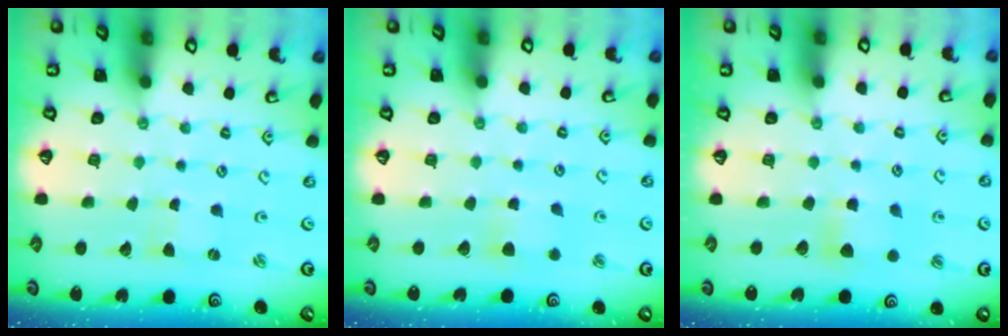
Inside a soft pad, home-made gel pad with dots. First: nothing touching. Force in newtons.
{"total": 5.2, "press": 5.2, "slide": 0.6}
{"total": 5.5, "press": 5.5, "slide": 0.7}